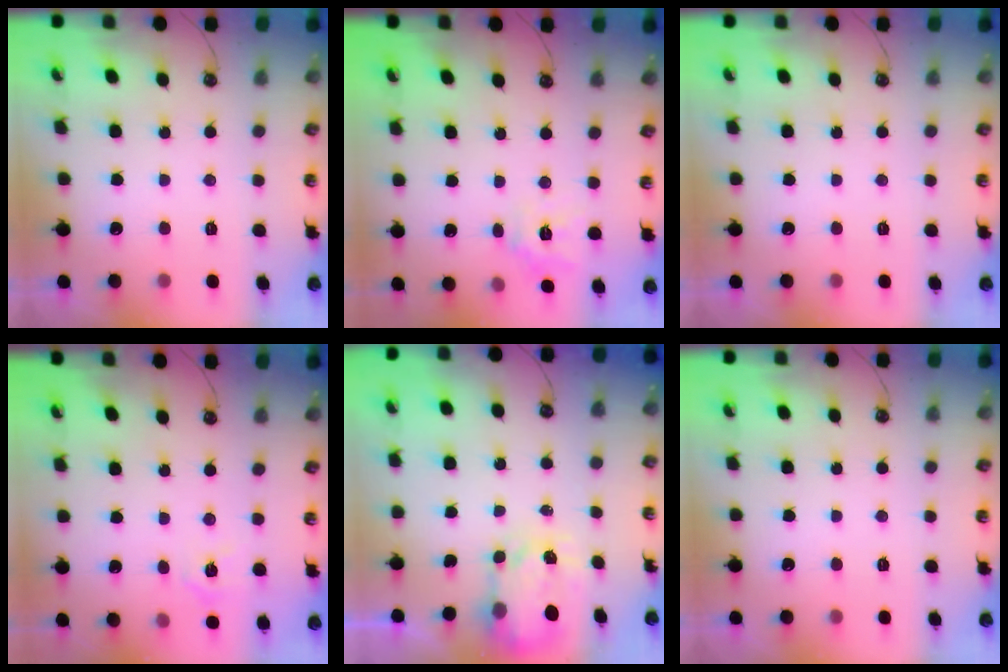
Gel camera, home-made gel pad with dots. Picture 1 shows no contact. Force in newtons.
{"total": 10.7, "press": 10.7, "slide": 0.8}
{"total": 0.0}
{"total": 7.3, "press": 7.3, "slide": 0.7}
{"total": 3.9, "press": 3.8, "slide": 0.5}
{"total": 0.0}